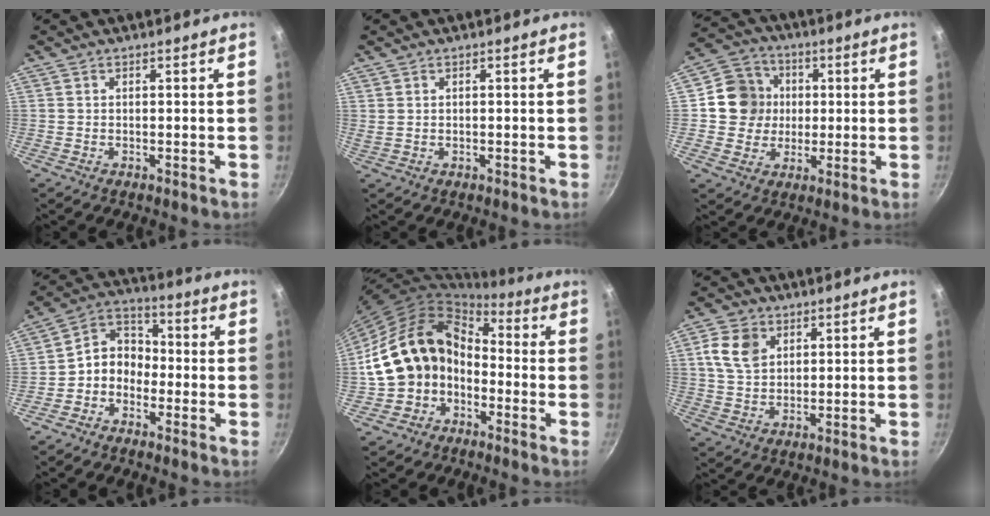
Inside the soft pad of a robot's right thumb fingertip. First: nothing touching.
{"total": 0.6, "force": [0.3, 0.4, 0.4], "torque": [-0.007, 0.002, 0.006]}
{"total": 10.2, "force": [1.0, 9.5, 3.5], "torque": [-0.026, 0.016, 0.007]}
{"total": 7.8, "force": [-2.5, 6.3, 3.9], "torque": [-0.033, 0.045, -0.068]}
{"total": 14.7, "force": [-3.3, 11.8, 8.0], "torque": [-0.114, 0.062, -0.058]}
{"total": 7.8, "force": [2.8, 5.7, 4.5], "torque": [-0.070, -0.002, 0.052]}